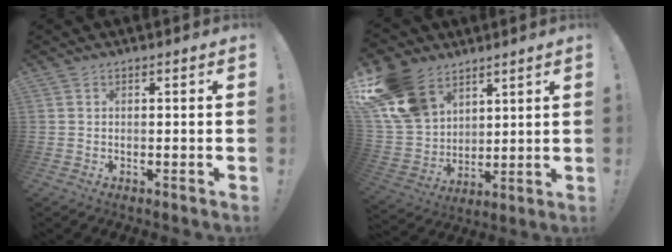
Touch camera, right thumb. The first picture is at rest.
{"total": 17.4, "force": [10.4, 11.7, 7.5], "torque": [-0.151, -0.055, 0.207]}